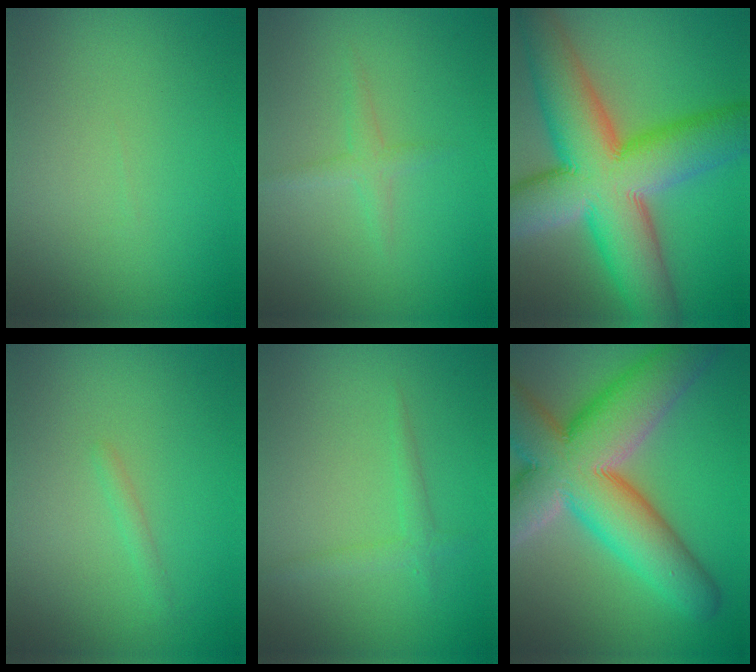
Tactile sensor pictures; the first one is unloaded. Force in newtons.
{"total": 1.4, "press": 1.4, "slide": 0.0}
{"total": 15.7, "press": 15.7, "slide": 0.4}
{"total": 0.7, "press": 0.7, "slide": 0.0}
{"total": 1.4, "press": 1.4, "slide": 0.1}
{"total": 14.4, "press": 14.3, "slide": 1.3}